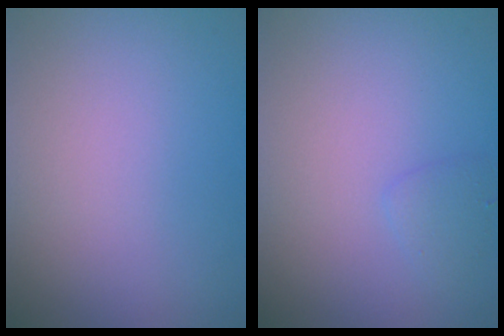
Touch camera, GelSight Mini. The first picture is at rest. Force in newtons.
{"total": 1.0, "press": 1.0, "slide": 0.1}